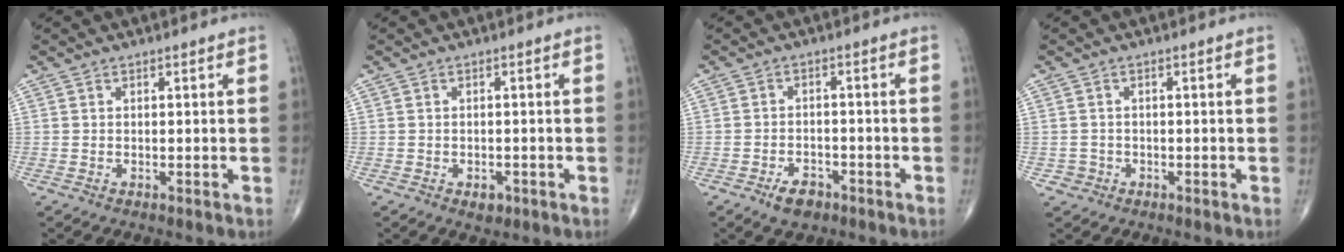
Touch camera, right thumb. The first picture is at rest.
{"total": 2.3, "force": [-1.1, 1.5, 1.4], "torque": [-0.013, 0.001, -0.010]}
{"total": 4.6, "force": [-2.9, 2.7, 2.4], "torque": [-0.033, 0.014, -0.045]}
{"total": 1.6, "force": [-0.7, 1.5, -0.2], "torque": [0.017, 0.009, -0.016]}